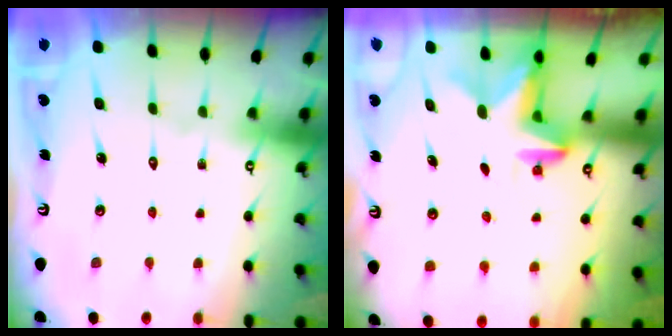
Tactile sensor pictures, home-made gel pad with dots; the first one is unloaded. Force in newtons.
{"total": 2.7, "press": 2.6, "slide": 0.6}